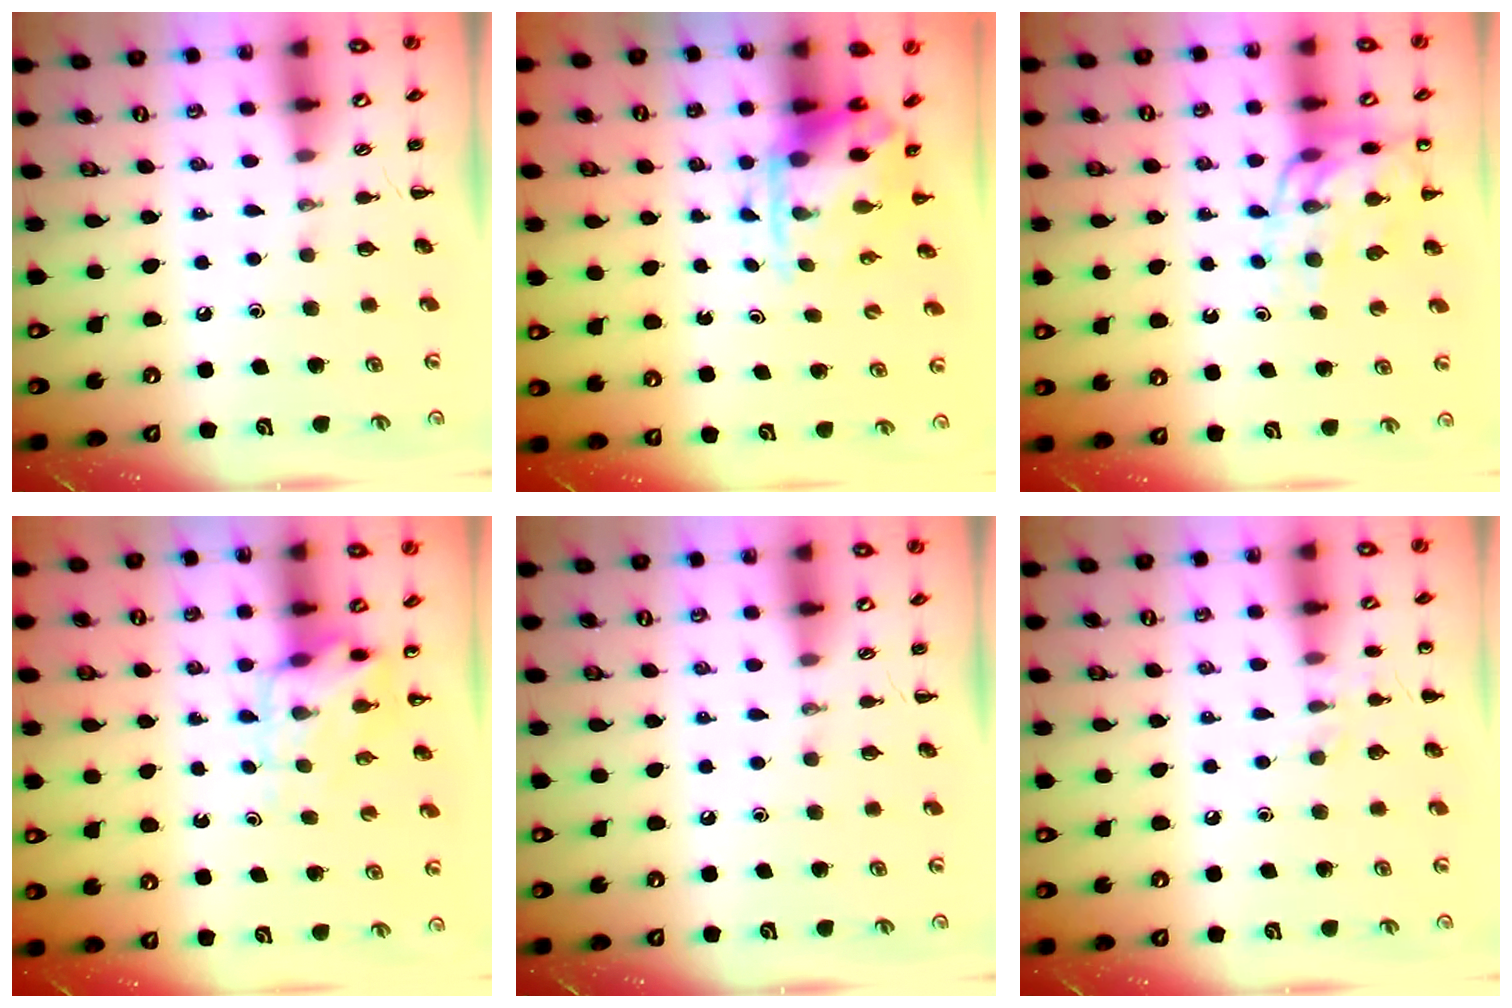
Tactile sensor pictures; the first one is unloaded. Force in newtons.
{"total": 3.7, "press": 3.6, "slide": 0.9}
{"total": 12.4, "press": 12.1, "slide": 2.7}
{"total": 5.2, "press": 5.2, "slide": 0.8}
{"total": 0.0}
{"total": 5.9, "press": 5.5, "slide": 1.9}